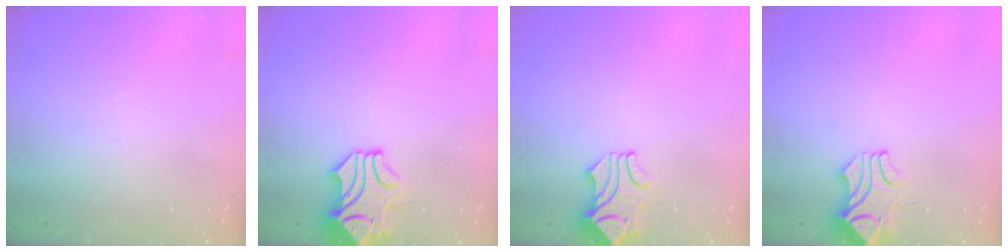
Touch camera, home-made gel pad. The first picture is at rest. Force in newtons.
{"total": 2.7, "press": 2.3, "slide": 1.4}
{"total": 1.7, "press": 1.4, "slide": 1.0}
{"total": 2.4, "press": 2.3, "slide": 0.8}